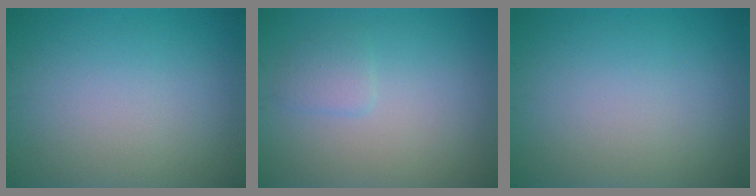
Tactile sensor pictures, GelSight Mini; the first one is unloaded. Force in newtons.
{"total": 1.4, "press": 1.4, "slide": 0.1}
{"total": 0.0}